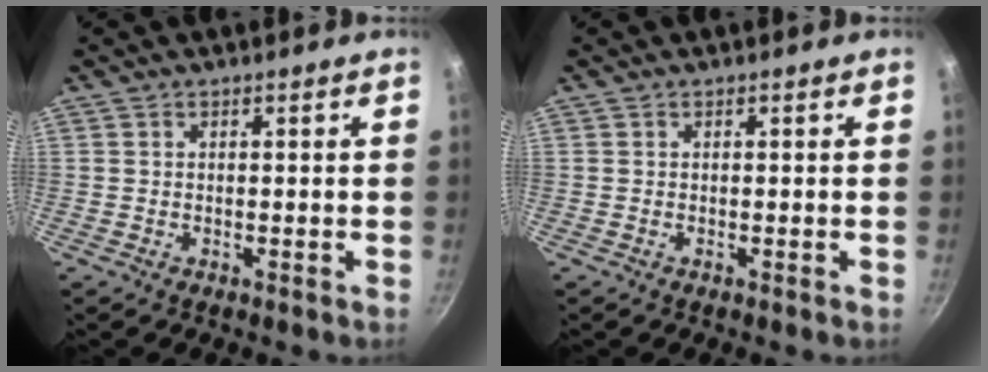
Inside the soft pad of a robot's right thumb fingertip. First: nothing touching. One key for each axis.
{"total": 0.0}